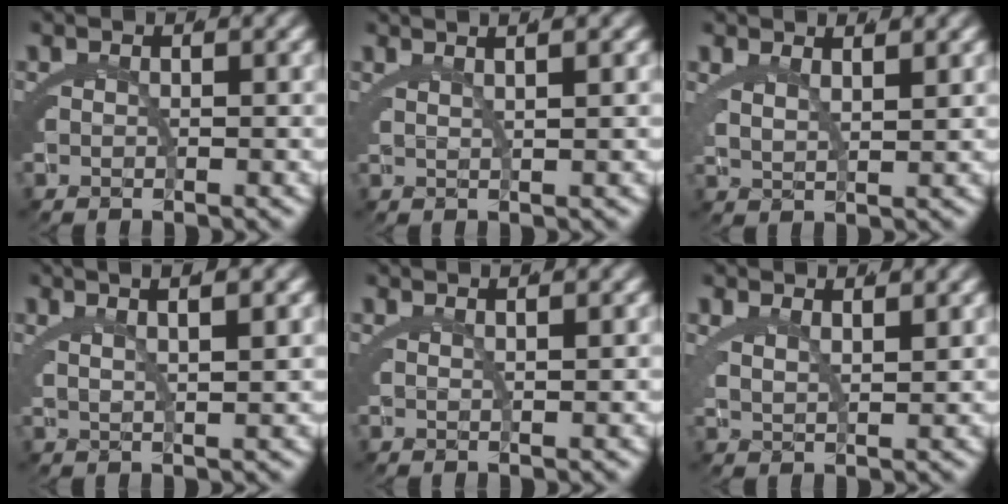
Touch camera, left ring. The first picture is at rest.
{"total": 3.9, "force": [3.0, 0.2, 2.6], "torque": [-0.022, 0.018, 0.046]}
{"total": 2.6, "force": [2.1, 0.3, 1.5], "torque": [-0.035, -0.009, 0.047]}
{"total": 5.0, "force": [3.4, 0.9, 3.6], "torque": [-0.043, 0.017, 0.051]}
{"total": 1.9, "force": [1.5, -0.8, 0.8], "torque": [-0.005, 0.006, 0.026]}
{"total": 2.5, "force": [2.2, 0.1, 1.3], "torque": [-0.031, -0.009, 0.048]}